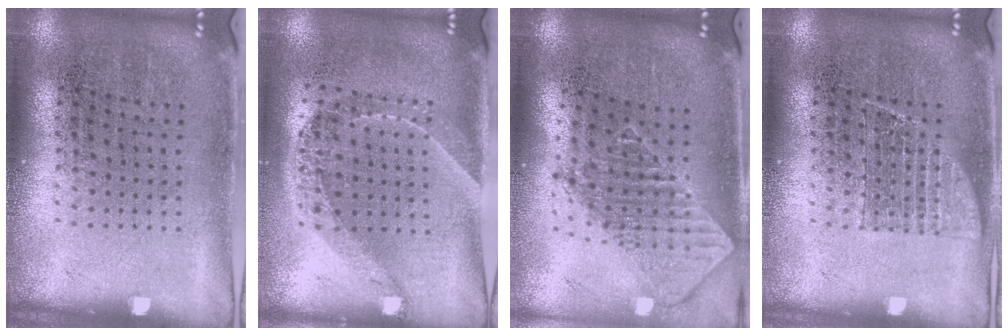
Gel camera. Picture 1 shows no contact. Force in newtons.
{"total": 1.6, "press": 1.3, "slide": 0.9}
{"total": 2.0, "press": 1.5, "slide": 1.3}
{"total": 1.6, "press": 1.5, "slide": 0.3}